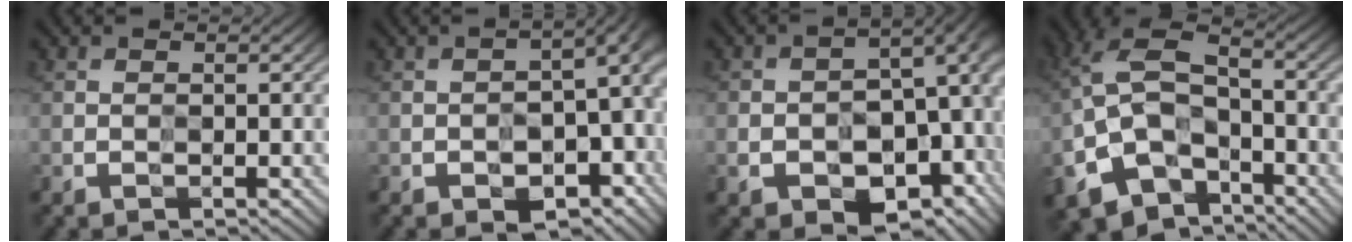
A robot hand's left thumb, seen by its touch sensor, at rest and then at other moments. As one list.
[{"total": 11.3, "force": [-4.4, 6.2, 8.3], "torque": [-0.097, -0.028, -0.057]}, {"total": 15.4, "force": [-6.2, 9.6, 10.3], "torque": [-0.150, -0.026, -0.068]}, {"total": 13.4, "force": [-6.0, 8.2, 8.7], "torque": [-0.198, -0.026, -0.112]}]